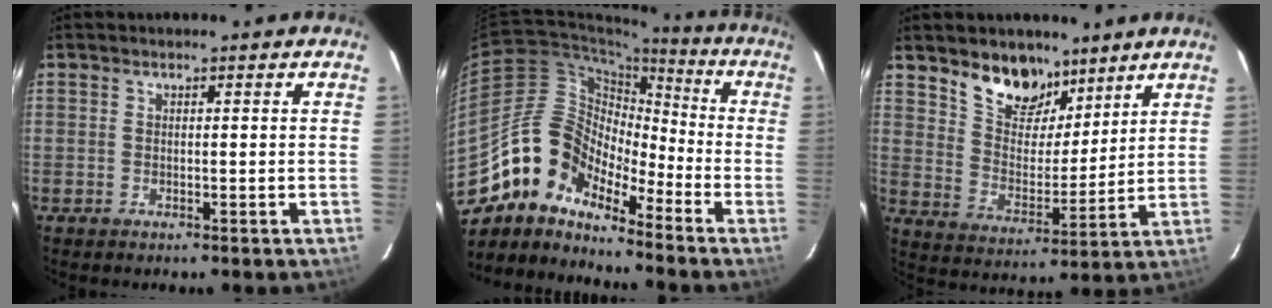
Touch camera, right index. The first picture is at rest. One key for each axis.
{"total": 12.5, "fx": -9.9, "fy": 6.2, "fz": 4.5, "tx": -0.076, "ty": 0.025, "tz": -0.207}
{"total": 11.3, "fx": 8.2, "fy": 6.2, "fz": 4.6, "tx": -0.084, "ty": 0.002, "tz": 0.151}